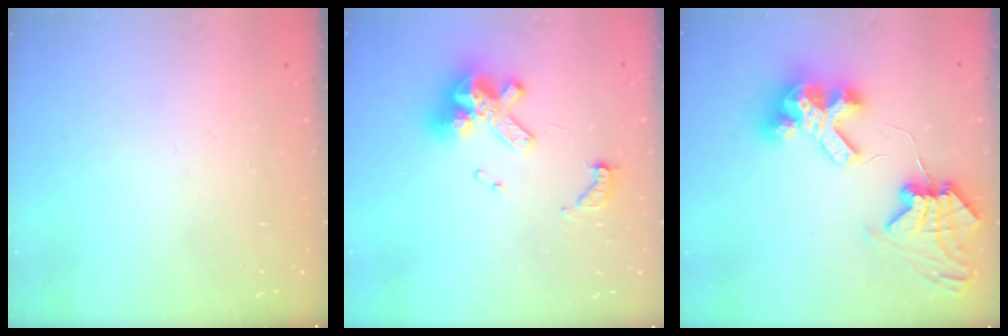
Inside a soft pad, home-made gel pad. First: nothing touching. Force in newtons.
{"total": 12.2, "press": 12.1, "slide": 1.1}
{"total": 10.4, "press": 10.4, "slide": 1.4}